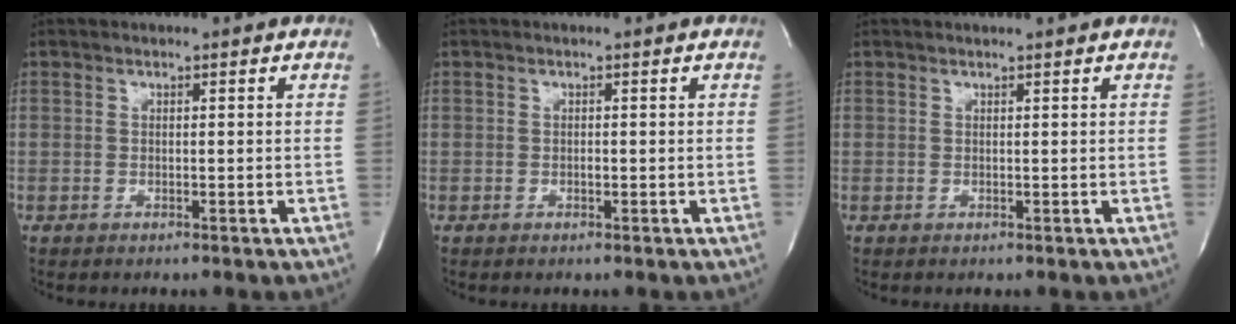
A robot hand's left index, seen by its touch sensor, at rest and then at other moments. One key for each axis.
{"total": 0.0}
{"total": 1.3, "fx": 1.2, "fy": -0.3, "fz": 0.5, "tx": -0.009, "ty": 0.002, "tz": 0.019}